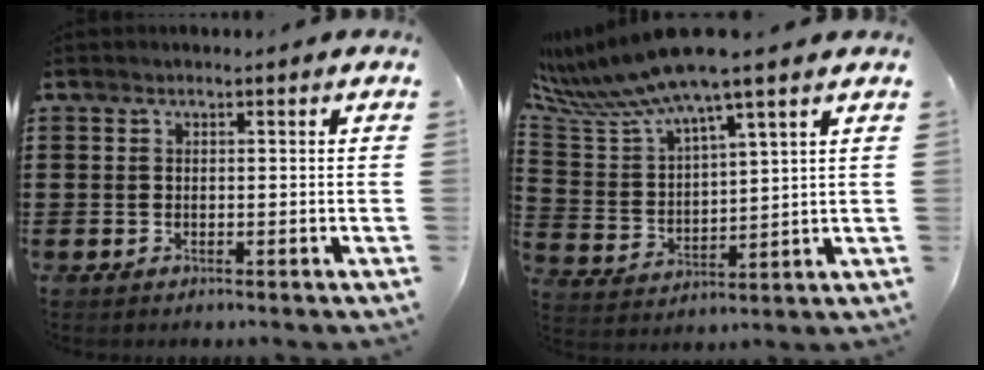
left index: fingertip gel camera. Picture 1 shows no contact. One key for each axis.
{"total": 9.1, "fx": 7.9, "fy": 0.2, "fz": 4.5, "tx": -0.127, "ty": -0.046, "tz": 0.131}